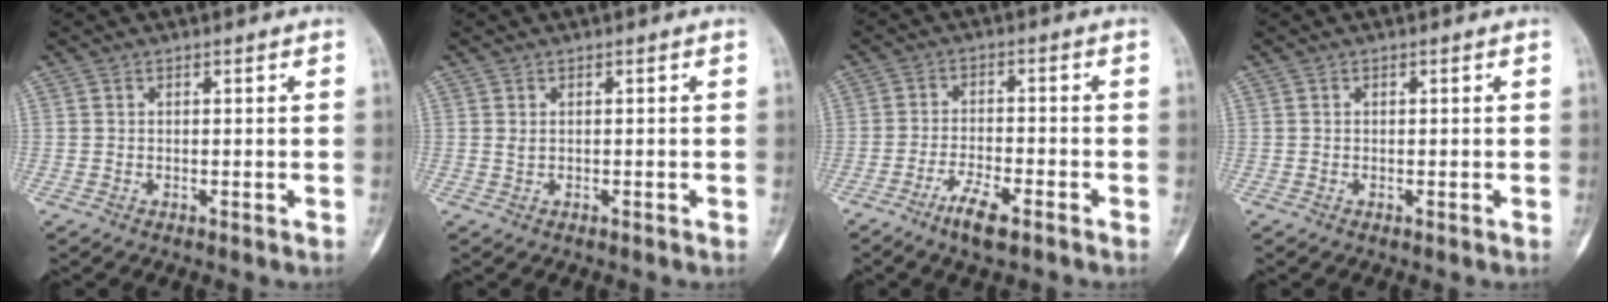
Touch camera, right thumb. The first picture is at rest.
{"total": 0.7, "force": [0.0, 0.5, 0.5], "torque": [-0.008, 0.000, 0.001]}
{"total": 6.2, "force": [-4.1, 1.8, 4.3], "torque": [-0.080, 0.018, -0.074]}
{"total": 0.0}